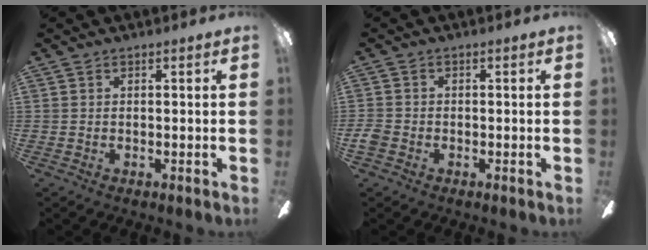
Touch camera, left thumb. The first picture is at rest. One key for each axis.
{"total": 2.6, "fx": -1.1, "fy": 2.0, "fz": 1.2, "tx": -0.025, "ty": 0.007, "tz": -0.022}